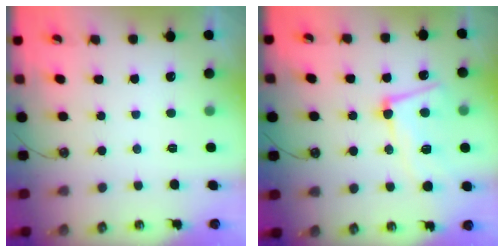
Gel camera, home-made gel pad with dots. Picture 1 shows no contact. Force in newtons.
{"total": 11.4, "press": 11.3, "slide": 1.9}